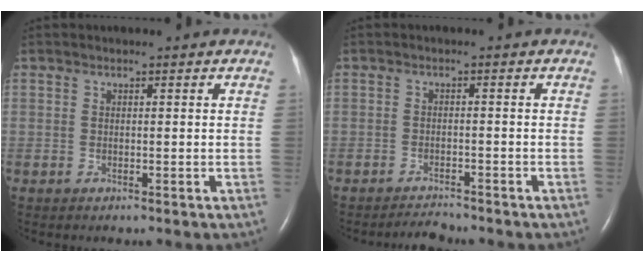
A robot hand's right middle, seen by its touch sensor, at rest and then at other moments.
{"total": 2.1, "force": [-2.1, -0.1, -0.1], "torque": [-0.005, -0.014, -0.034]}